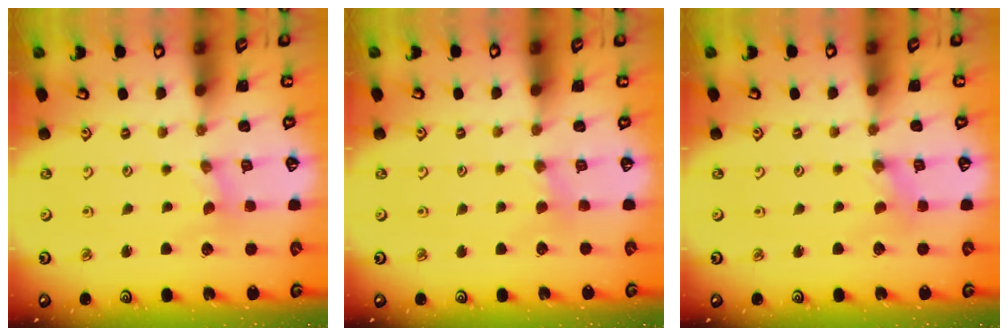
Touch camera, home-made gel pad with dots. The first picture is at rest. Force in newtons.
{"total": 2.4, "press": 2.4, "slide": 0.3}
{"total": 0.0}